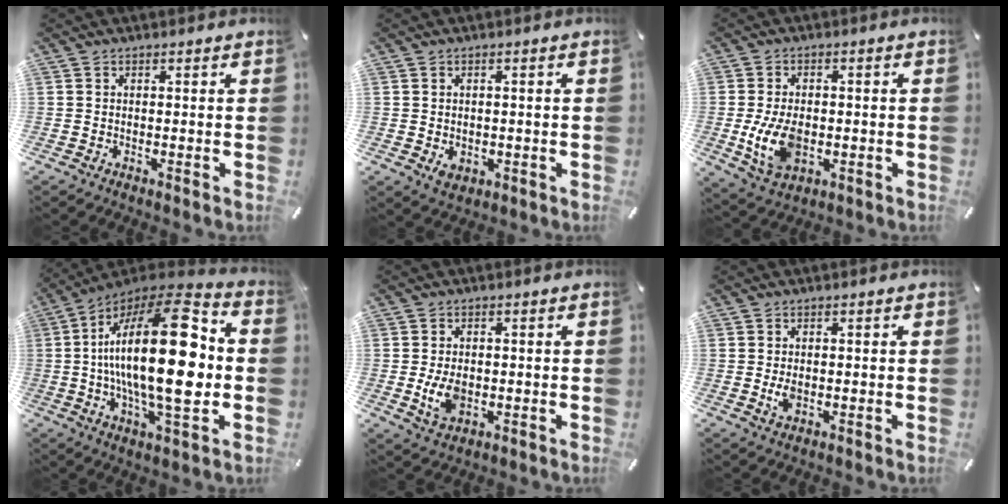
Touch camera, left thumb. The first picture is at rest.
{"total": 2.8, "force": [-0.6, 2.3, 1.4], "torque": [-0.006, -0.003, -0.012]}
{"total": 9.6, "force": [-1.5, 6.3, 7.0], "torque": [-0.159, 0.001, -0.024]}
{"total": 30.6, "force": [0.3, 11.3, 28.4], "torque": [-0.519, -0.010, -0.004]}
{"total": 6.1, "force": [-0.8, 4.2, 4.4], "torque": [-0.095, -0.005, -0.017]}
{"total": 3.0, "force": [-0.3, 1.9, 2.3], "torque": [-0.056, -0.001, -0.010]}